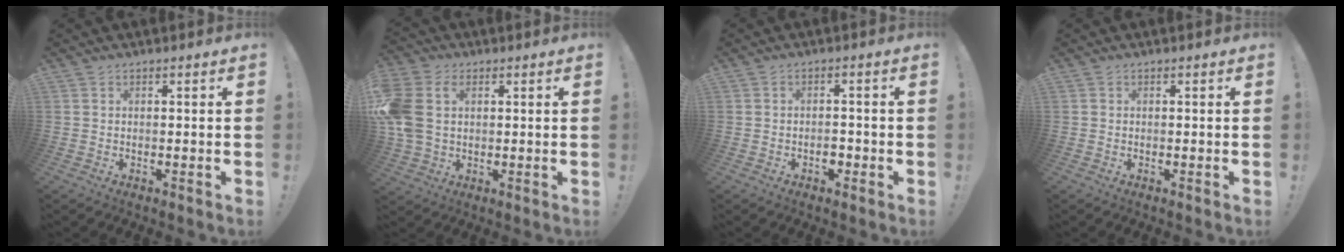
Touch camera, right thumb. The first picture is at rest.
{"total": 11.4, "force": [2.0, 8.4, 7.4], "torque": [-0.181, 0.000, 0.041]}
{"total": 2.9, "force": [-1.6, 1.8, 1.6], "torque": [-0.024, 0.004, -0.028]}
{"total": 0.0}